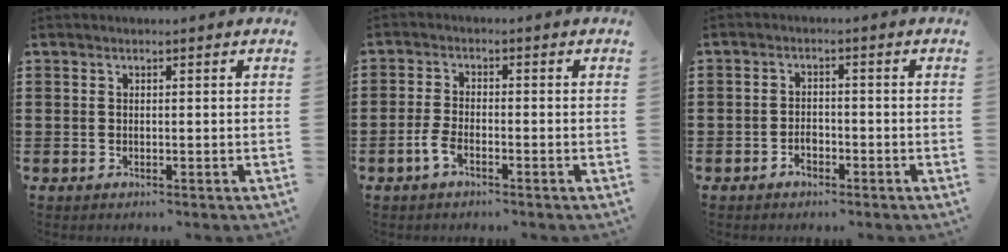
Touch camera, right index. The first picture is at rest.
{"total": 2.9, "force": [-1.8, 1.0, 2.1], "torque": [-0.051, -0.001, -0.037]}
{"total": 2.0, "force": [-1.5, 1.1, 0.8], "torque": [-0.021, -0.003, -0.029]}